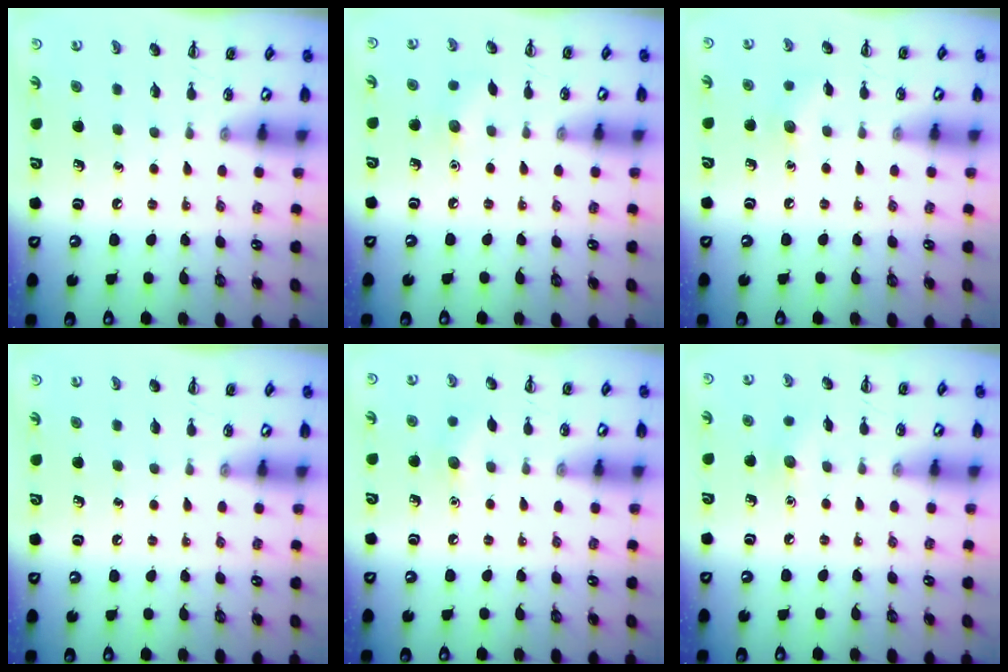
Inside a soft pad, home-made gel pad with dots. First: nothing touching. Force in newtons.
{"total": 5.4, "press": 5.2, "slide": 1.4}
{"total": 6.5, "press": 6.4, "slide": 1.4}
{"total": 0.0}
{"total": 6.5, "press": 6.3, "slide": 1.7}
{"total": 5.6, "press": 5.4, "slide": 1.5}